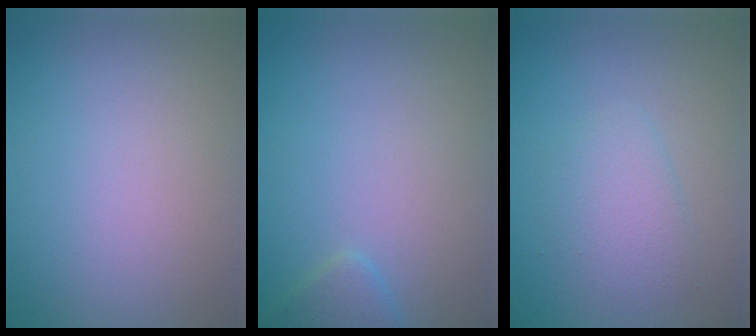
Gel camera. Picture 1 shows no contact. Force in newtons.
{"total": 1.4, "press": 1.4, "slide": 0.1}
{"total": 2.3, "press": 2.3, "slide": 0.0}